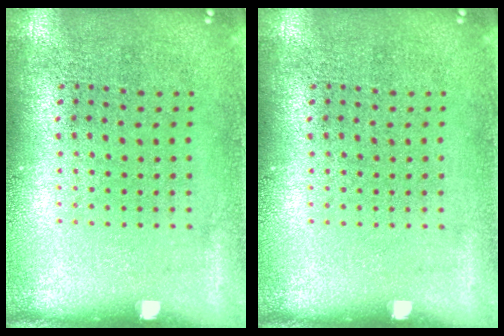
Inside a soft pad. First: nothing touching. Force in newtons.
{"total": 0.0}